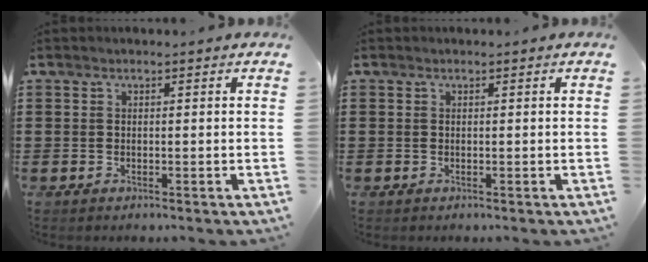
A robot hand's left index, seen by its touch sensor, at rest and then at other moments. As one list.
[{"total": 0.0}]